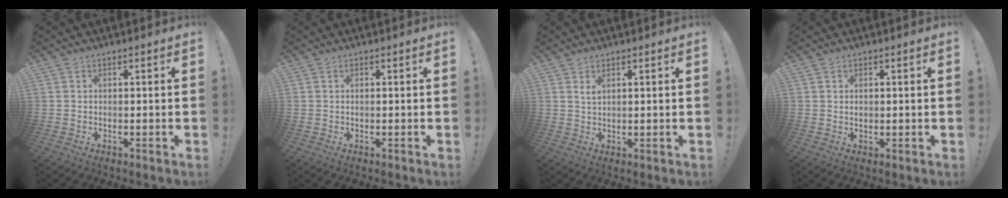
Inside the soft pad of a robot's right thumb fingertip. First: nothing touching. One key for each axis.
{"total": 0.0}
{"total": 1.9, "fx": 1.2, "fy": 0.6, "fz": 1.3, "tx": -0.016, "ty": -0.004, "tz": 0.018}
{"total": 0.8, "fx": 0.4, "fy": 0.7, "fz": 0.2, "tx": 0.004, "ty": -0.003, "tz": 0.006}